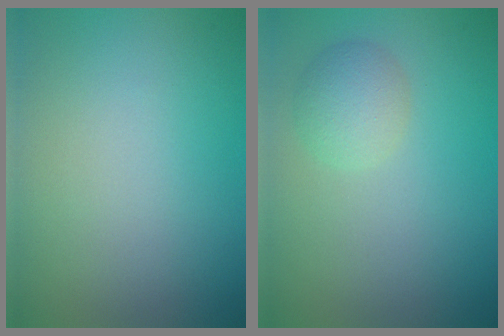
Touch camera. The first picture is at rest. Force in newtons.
{"total": 1.9, "press": 1.9, "slide": 0.1}